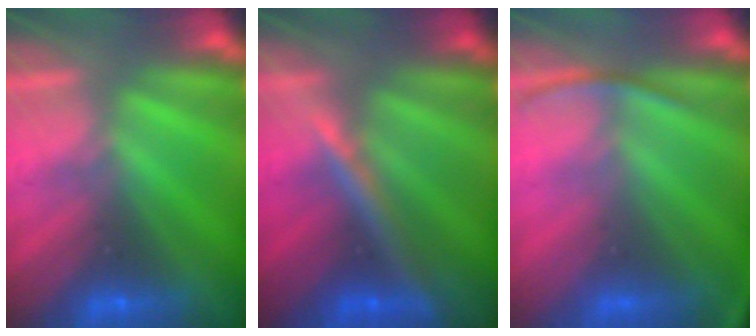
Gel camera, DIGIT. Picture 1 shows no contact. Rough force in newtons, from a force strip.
{"total": 2.4}
{"total": 2.5}